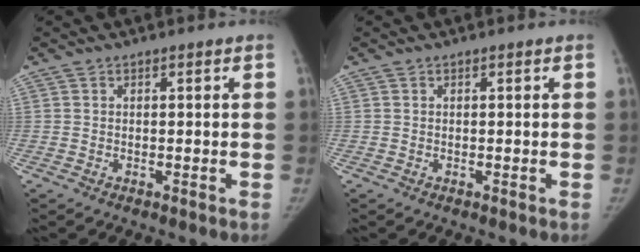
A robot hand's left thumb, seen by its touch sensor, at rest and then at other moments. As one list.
[{"total": 0.0}]